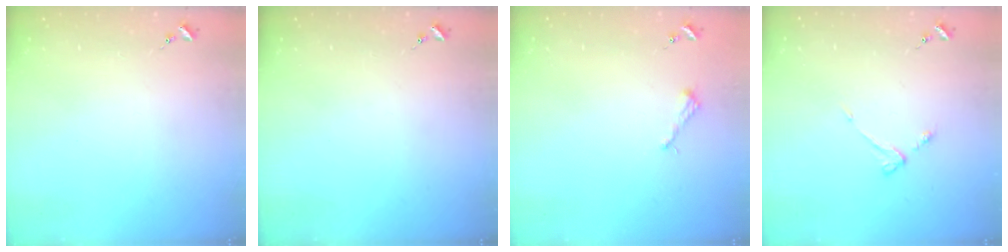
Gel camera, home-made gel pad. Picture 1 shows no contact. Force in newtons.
{"total": 0.0}
{"total": 2.6, "press": 2.6, "slide": 0.3}
{"total": 4.7, "press": 4.7, "slide": 0.7}